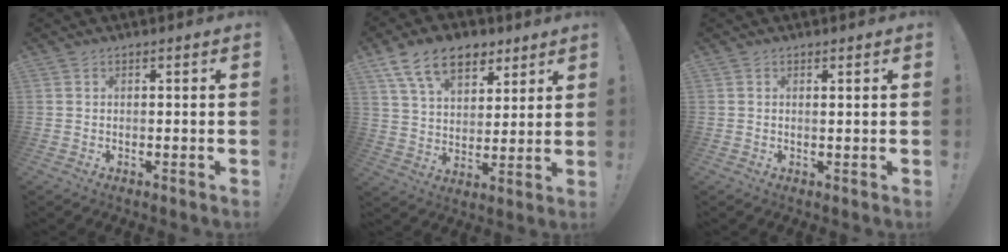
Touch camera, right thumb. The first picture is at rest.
{"total": 15.7, "force": [8.9, 9.8, 8.5], "torque": [-0.133, -0.039, 0.165]}
{"total": 1.0, "force": [0.8, -0.2, 0.6], "torque": [0.004, -0.007, 0.010]}